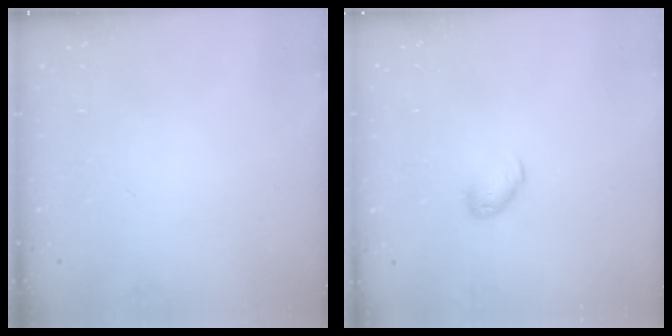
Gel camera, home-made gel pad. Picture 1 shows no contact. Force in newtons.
{"total": 5.6, "press": 5.6, "slide": 0.5}